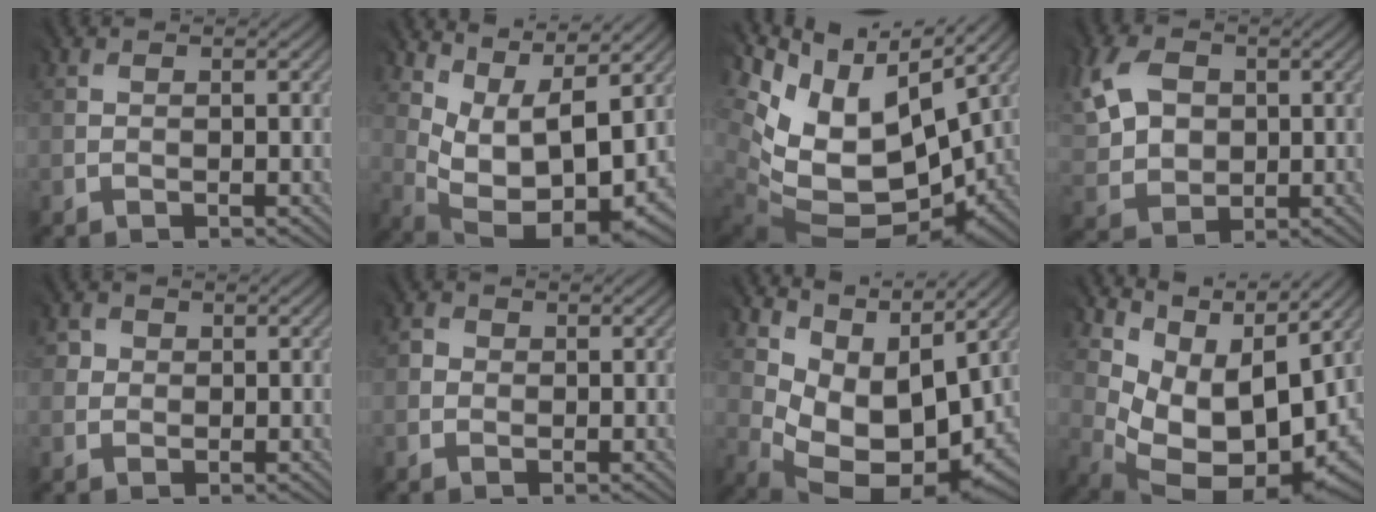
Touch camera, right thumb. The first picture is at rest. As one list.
[{"total": 12.3, "force": [4.3, 6.3, 9.7], "torque": [-0.161, 0.007, 0.086]}, {"total": 13.8, "force": [3.4, 9.1, 9.8], "torque": [-0.218, -0.020, 0.093]}, {"total": 9.5, "force": [3.0, 6.9, 5.7], "torque": [-0.164, 0.015, 0.051]}, {"total": 1.6, "force": [0.3, 1.6, -0.2], "torque": [0.009, -0.001, 0.001]}, {"total": 1.2, "force": [-0.3, 1.2, -0.1], "torque": [0.006, -0.002, -0.009]}, {"total": 10.1, "force": [3.8, 6.1, 7.0], "torque": [-0.128, -0.018, 0.083]}, {"total": 11.4, "force": [3.8, 6.8, 8.4], "torque": [-0.147, -0.019, 0.087]}]